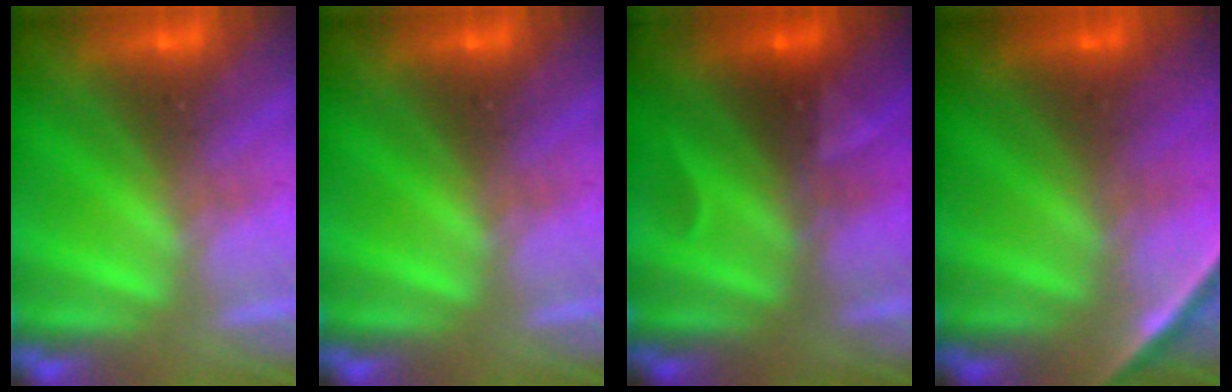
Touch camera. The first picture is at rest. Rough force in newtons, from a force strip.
{"total": 0.0}
{"total": 3.3}
{"total": 1.9}